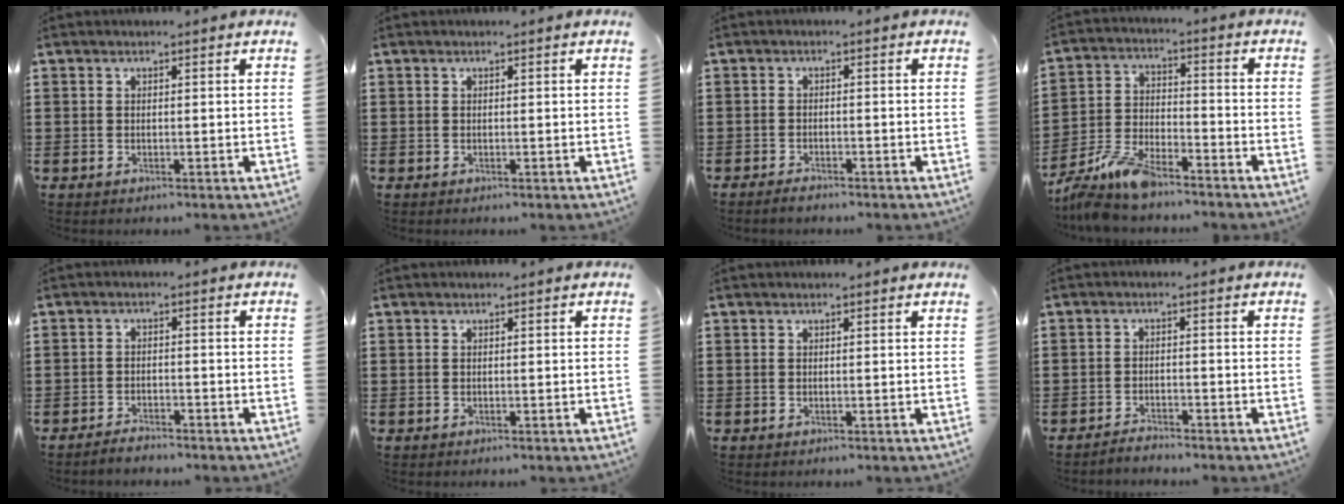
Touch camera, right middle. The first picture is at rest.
{"total": 0.0}
{"total": 1.4, "force": [-1.3, 0.2, 0.5], "torque": [-0.013, -0.004, -0.023]}
{"total": 7.9, "force": [-6.9, 1.8, 3.5], "torque": [-0.082, 0.006, -0.136]}
{"total": 2.0, "force": [-1.9, 0.2, 0.4], "torque": [-0.013, 0.000, -0.038]}
{"total": 0.0}
{"total": 0.0}
{"total": 2.0, "force": [-1.9, 0.1, 0.2], "torque": [-0.011, 0.000, -0.039]}